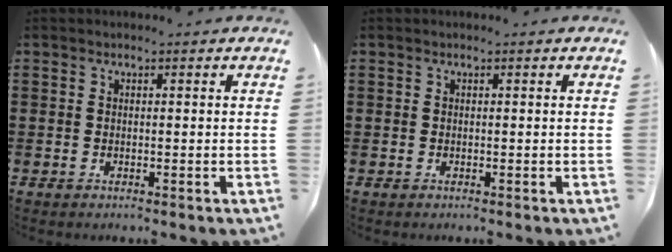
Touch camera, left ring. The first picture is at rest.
{"total": 0.0}